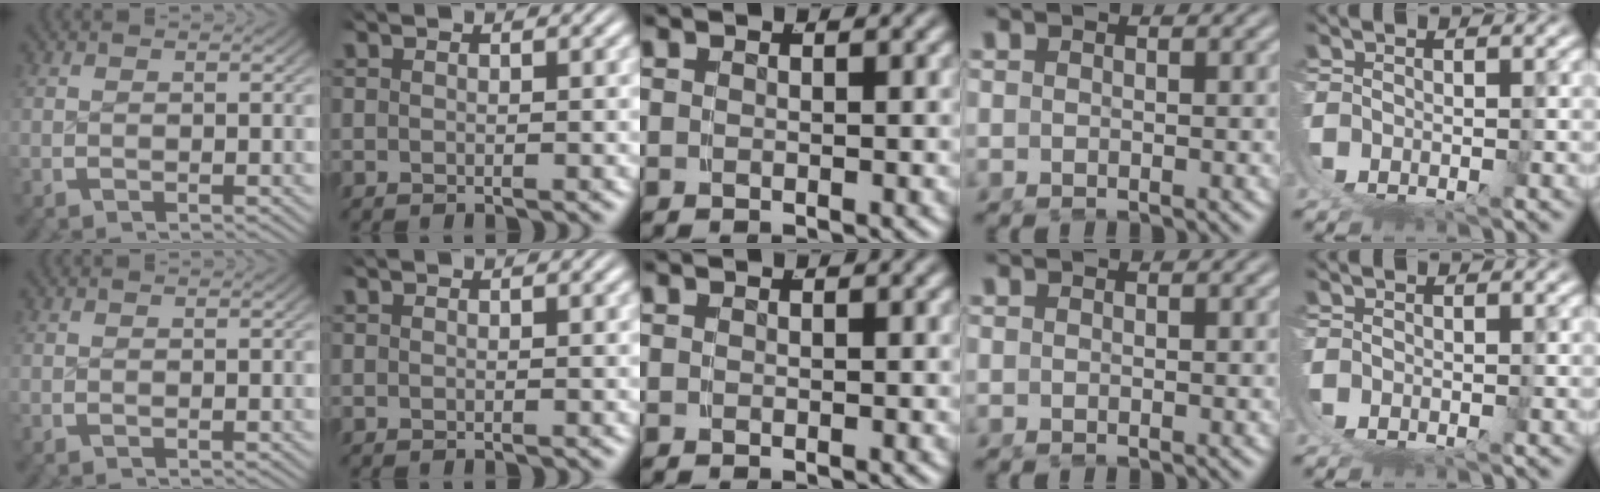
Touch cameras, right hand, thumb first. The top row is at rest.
{}